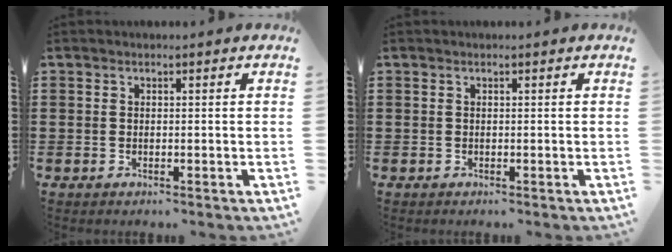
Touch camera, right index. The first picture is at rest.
{"total": 0.0}